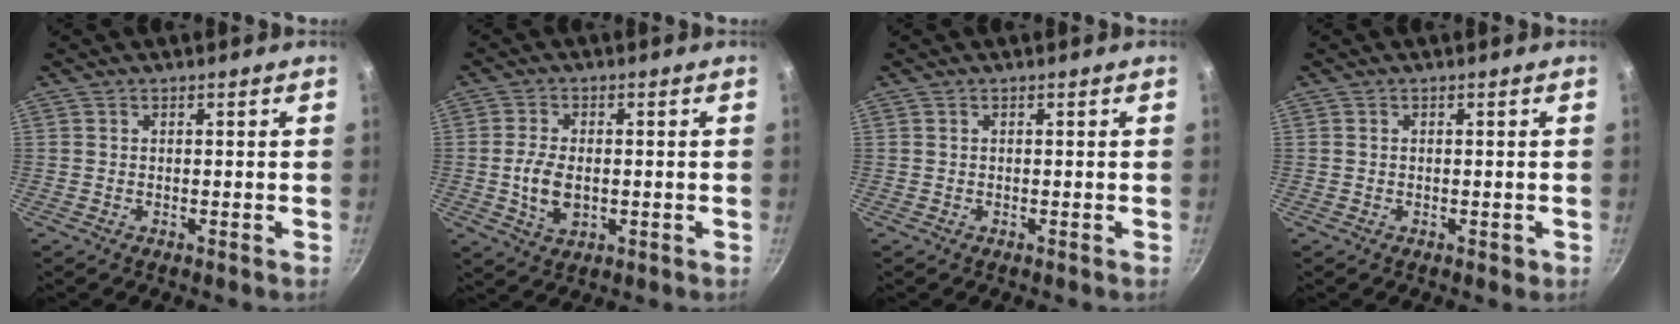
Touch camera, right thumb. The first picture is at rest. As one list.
[{"total": 6.7, "force": [-0.6, 4.1, 5.3], "torque": [-0.103, 0.002, -0.008]}, {"total": 0.0}, {"total": 1.0, "force": [-0.2, 0.8, 0.6], "torque": [-0.004, 0.001, -0.004]}]